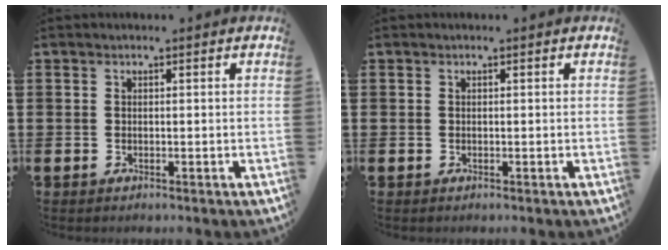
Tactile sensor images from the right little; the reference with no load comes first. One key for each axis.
{"total": 0.0}